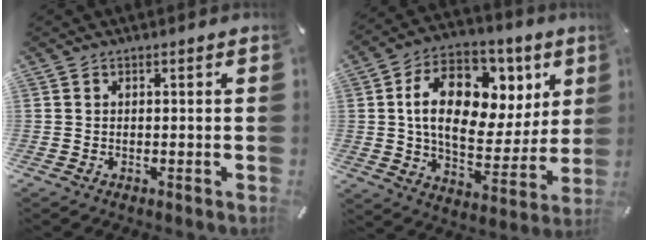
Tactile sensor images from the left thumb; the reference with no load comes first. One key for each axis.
{"total": 19.4, "fx": 6.2, "fy": 12.6, "fz": 13.3, "tx": -0.208, "ty": -0.023, "tz": 0.109}